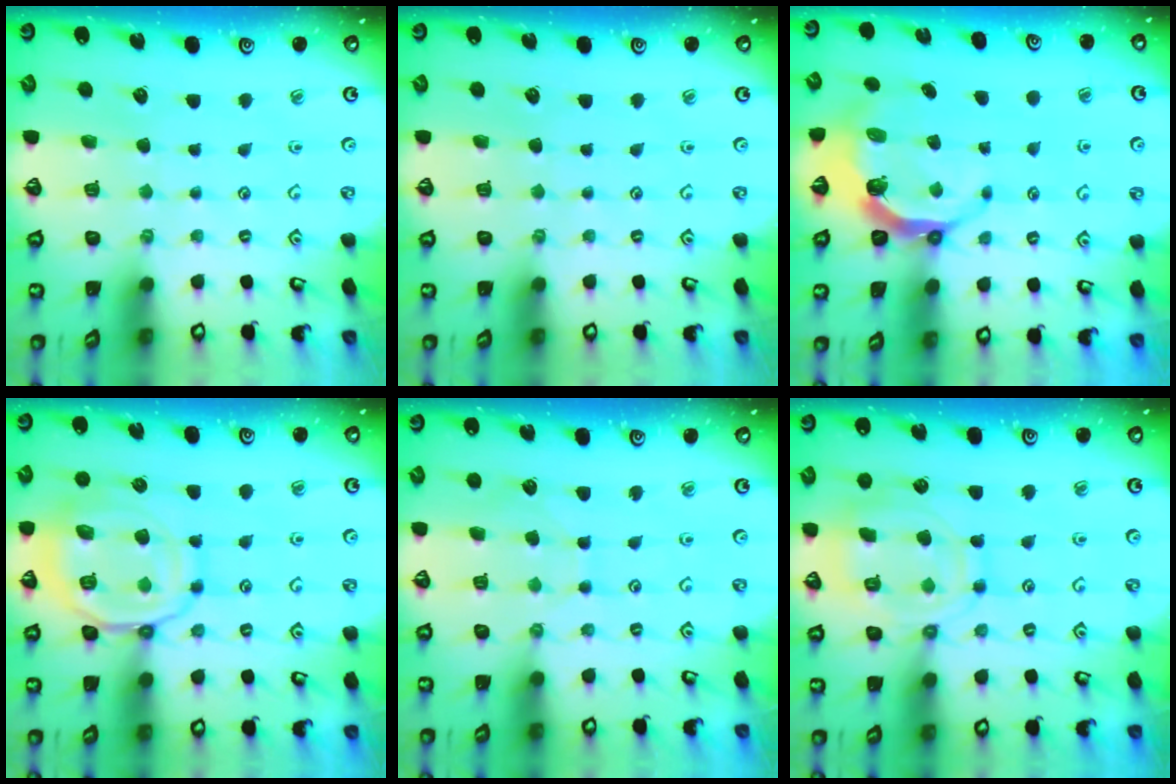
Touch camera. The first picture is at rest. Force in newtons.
{"total": 0.0}
{"total": 5.5, "press": 4.1, "slide": 3.7}
{"total": 14.8, "press": 14.8, "slide": 1.2}
{"total": 4.8, "press": 4.8, "slide": 0.4}
{"total": 11.6, "press": 11.5, "slide": 0.9}